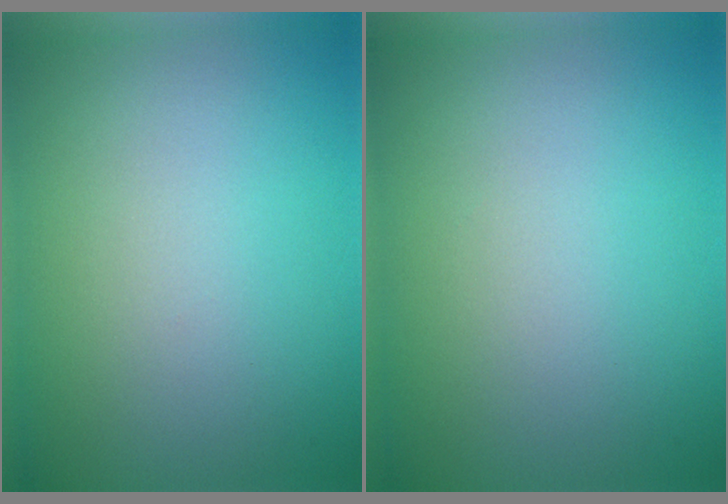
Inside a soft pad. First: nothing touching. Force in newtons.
{"total": 0.0}